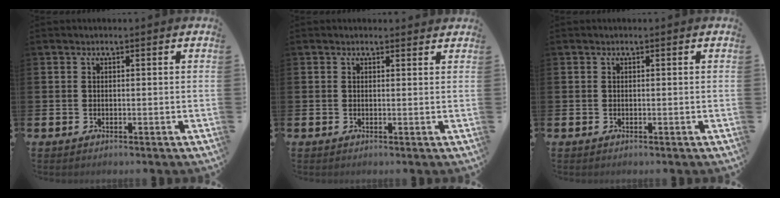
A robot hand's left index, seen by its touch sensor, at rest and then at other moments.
{"total": 0.6, "force": [0.6, 0.3, 0.1], "torque": [0.008, 0.000, 0.008]}
{"total": 0.0}